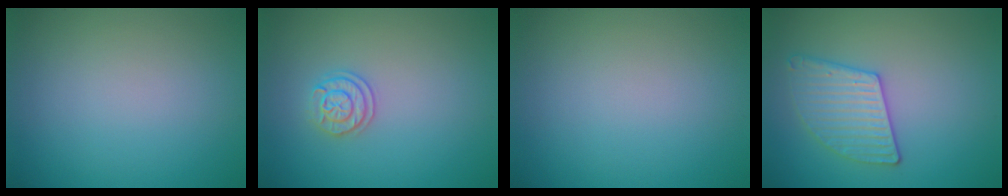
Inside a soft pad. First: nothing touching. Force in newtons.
{"total": 1.9, "press": 1.8, "slide": 0.5}
{"total": 0.0}
{"total": 3.1, "press": 3.1, "slide": 0.3}